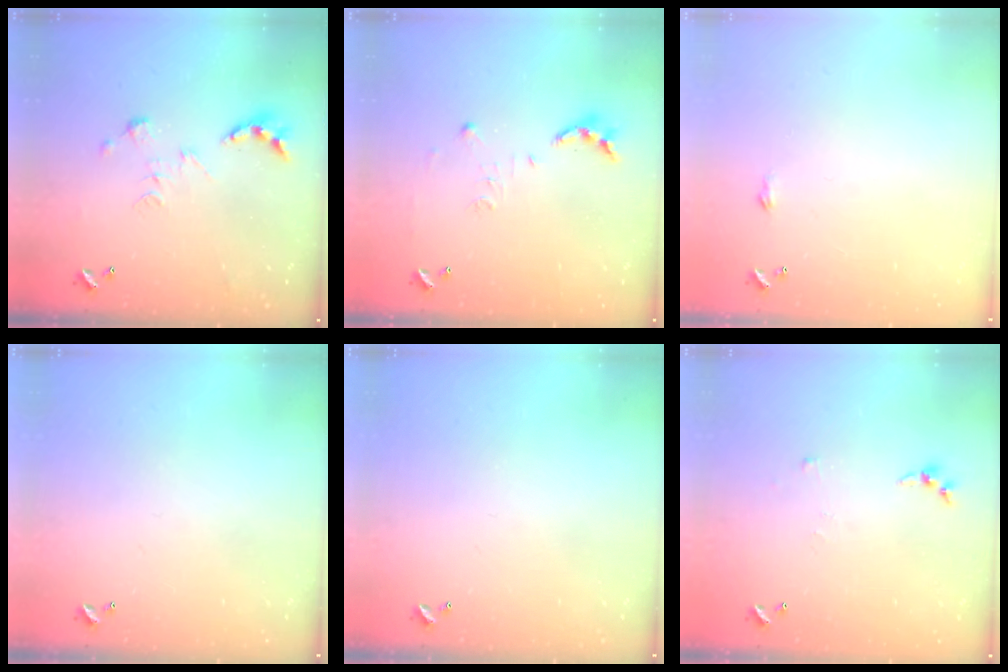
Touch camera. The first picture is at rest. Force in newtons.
{"total": 7.0, "press": 7.0, "slide": 0.5}
{"total": 1.8, "press": 1.8, "slide": 0.3}
{"total": 0.0}
{"total": 0.0}
{"total": 3.7, "press": 3.7, "slide": 0.5}